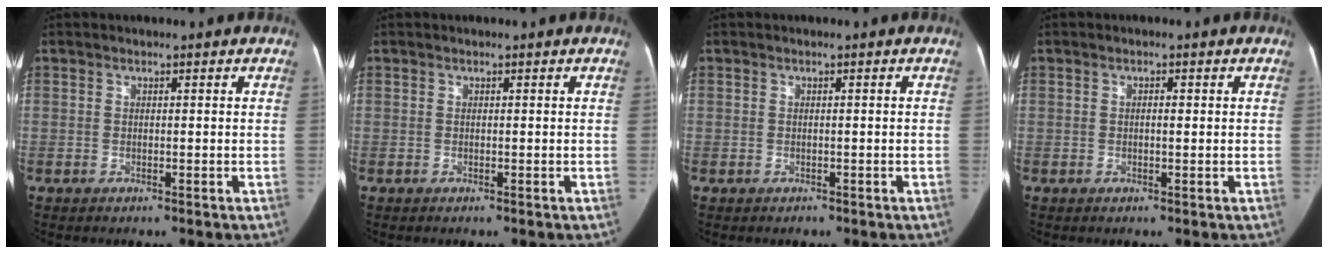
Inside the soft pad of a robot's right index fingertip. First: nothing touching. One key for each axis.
{"total": 0.0}
{"total": 0.9, "fx": -0.4, "fy": 0.8, "fz": -0.1, "tx": -0.004, "ty": 0.005, "tz": -0.005}
{"total": 1.0, "fx": 0.1, "fy": 0.3, "fz": 1.0, "tx": -0.018, "ty": 0.002, "tz": 0.001}